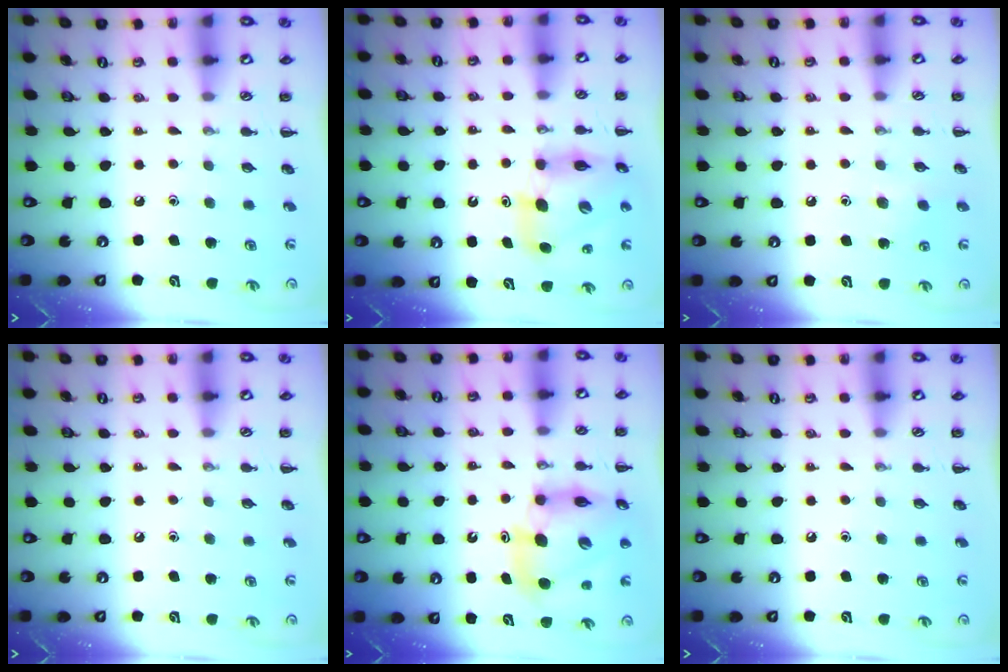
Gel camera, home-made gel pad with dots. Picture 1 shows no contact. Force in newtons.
{"total": 9.7, "press": 9.6, "slide": 1.7}
{"total": 5.4, "press": 5.1, "slide": 1.7}
{"total": 0.0}
{"total": 13.5, "press": 12.8, "slide": 4.3}
{"total": 0.0}